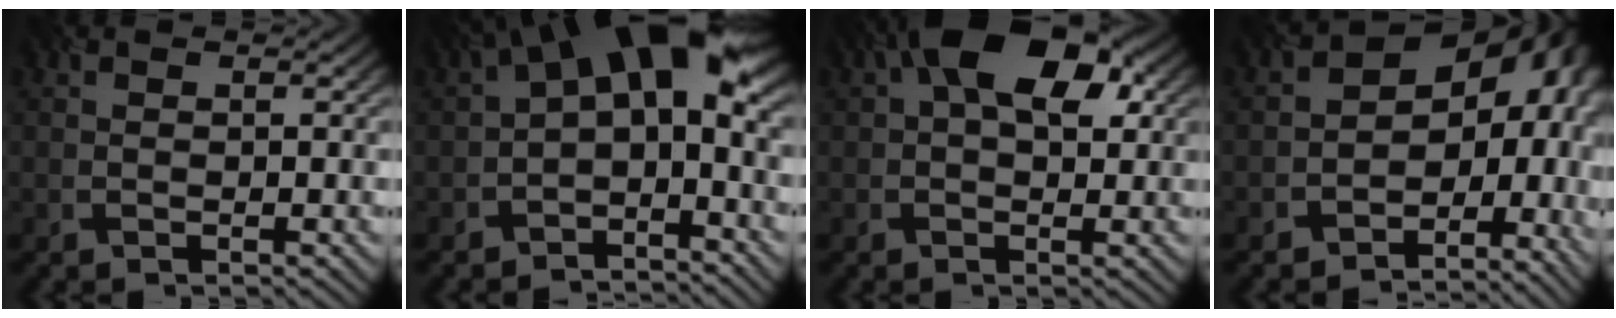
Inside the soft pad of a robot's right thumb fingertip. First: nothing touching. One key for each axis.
{"total": 12.3, "fx": 0.9, "fy": 6.5, "fz": 10.4, "tx": -0.172, "ty": 0.010, "tz": 0.003}
{"total": 10.8, "fx": 3.5, "fy": 5.8, "fz": 8.5, "tx": -0.138, "ty": 0.022, "tz": 0.046}
{"total": 14.0, "fx": -2.1, "fy": 9.8, "fz": 9.7, "tx": -0.123, "ty": -0.034, "tz": -0.002}